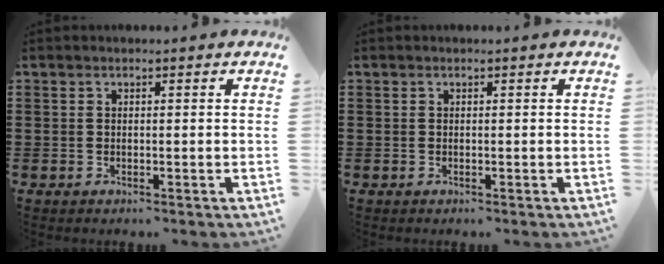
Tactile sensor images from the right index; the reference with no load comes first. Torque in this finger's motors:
{"motor_torque": [0.06, 0.20, 0.02, 0.01]}